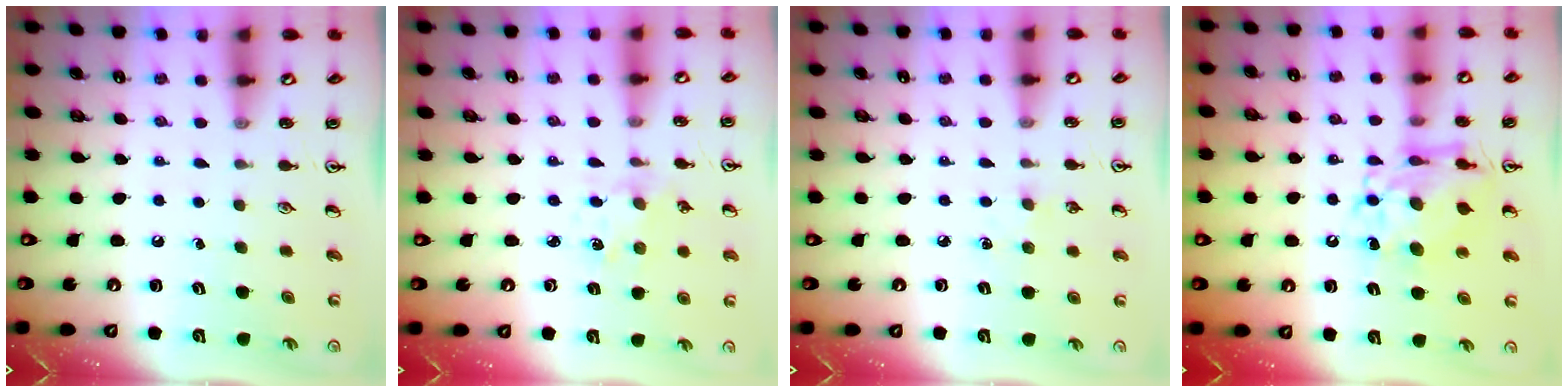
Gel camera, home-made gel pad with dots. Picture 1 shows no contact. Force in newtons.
{"total": 2.0, "press": 1.9, "slide": 0.4}
{"total": 3.7, "press": 3.7, "slide": 0.6}
{"total": 11.7, "press": 11.6, "slide": 1.2}